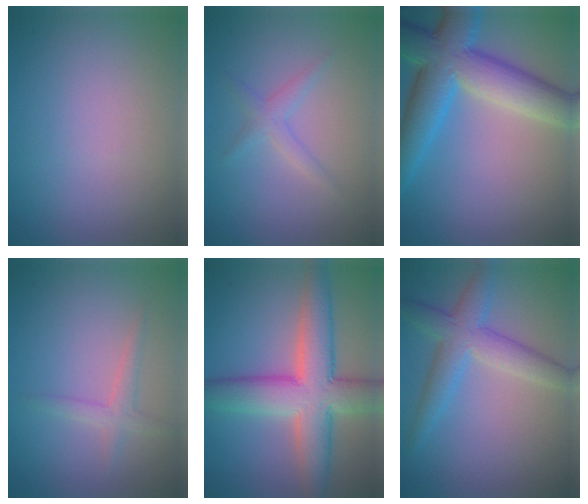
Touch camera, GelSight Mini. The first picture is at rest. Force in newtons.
{"total": 1.6, "press": 1.6, "slide": 0.1}
{"total": 9.7, "press": 9.7, "slide": 0.7}
{"total": 1.8, "press": 1.8, "slide": 0.0}
{"total": 8.6, "press": 8.6, "slide": 0.4}
{"total": 4.6, "press": 4.6, "slide": 0.1}